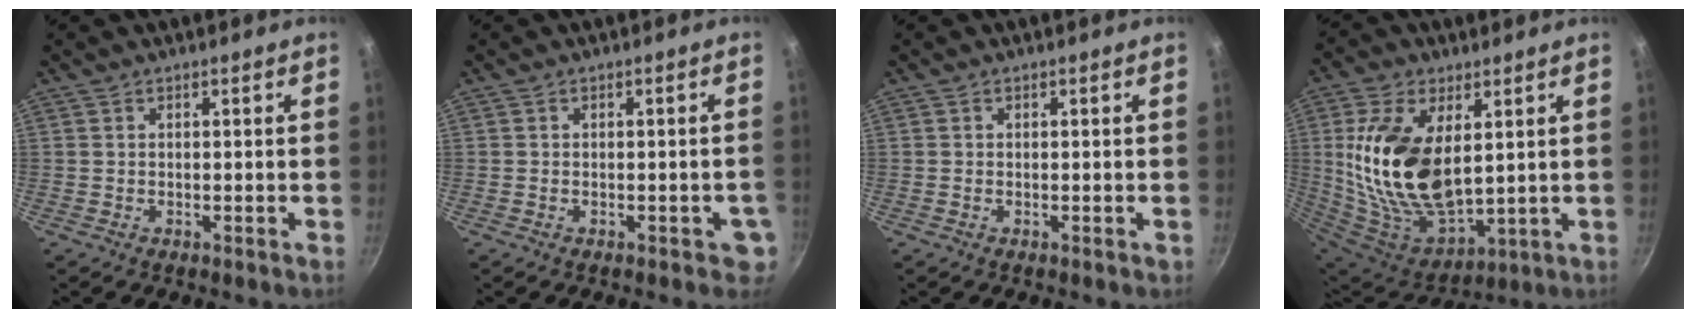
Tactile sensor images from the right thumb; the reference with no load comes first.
{"total": 2.9, "force": [-0.9, 1.7, 2.2], "torque": [-0.010, 0.013, -0.008]}
{"total": 0.0}
{"total": 20.6, "force": [4.2, 11.7, 16.4], "torque": [-0.310, -0.032, 0.095]}